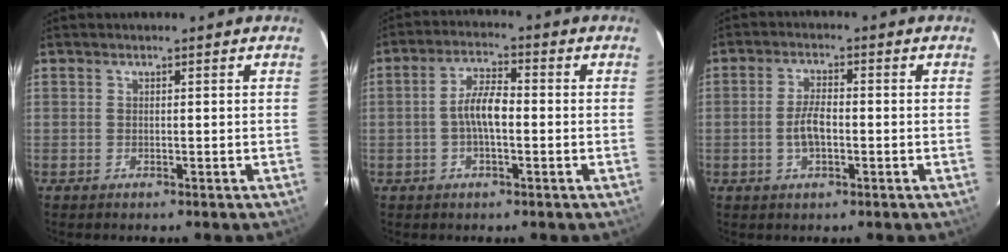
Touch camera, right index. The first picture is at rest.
{"total": 5.8, "force": [-0.9, 2.0, 5.4], "torque": [-0.104, 0.012, -0.016]}
{"total": 4.7, "force": [-1.0, 2.0, 4.1], "torque": [-0.082, 0.004, -0.016]}